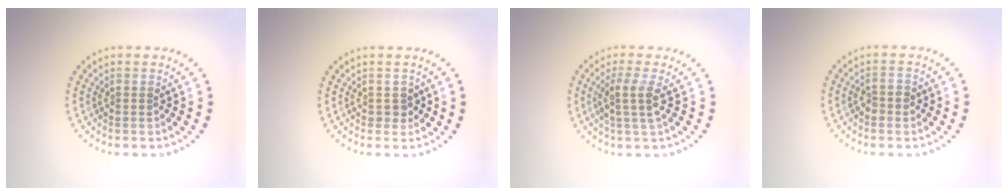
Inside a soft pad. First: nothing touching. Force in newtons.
{"total": 1.1, "press": 1.0, "slide": 0.5}
{"total": 2.6, "press": 2.1, "slide": 1.6}
{"total": 1.3, "press": 1.3, "slide": 0.4}